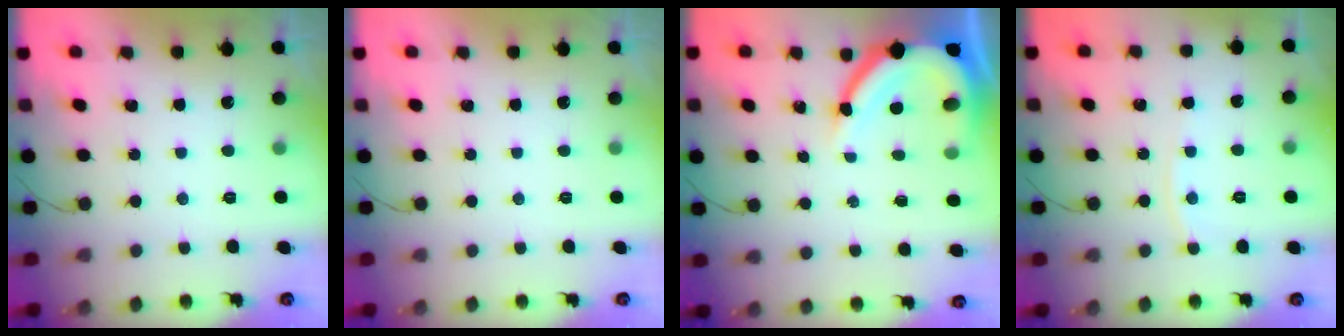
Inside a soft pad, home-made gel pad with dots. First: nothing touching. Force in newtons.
{"total": 0.0}
{"total": 10.3, "press": 10.2, "slide": 1.2}
{"total": 3.9, "press": 3.9, "slide": 0.6}